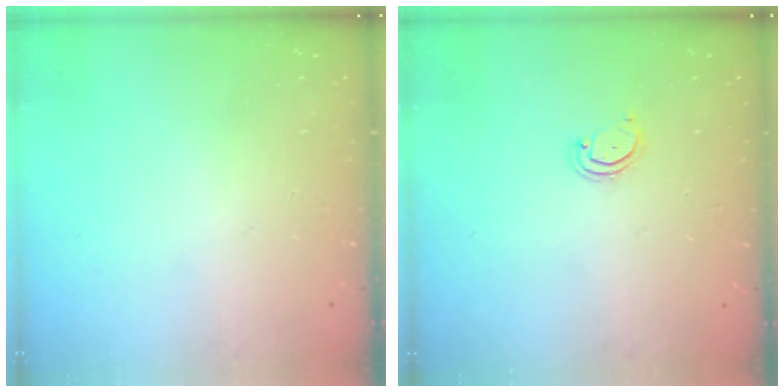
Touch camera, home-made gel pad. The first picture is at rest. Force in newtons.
{"total": 2.5, "press": 2.5, "slide": 0.2}